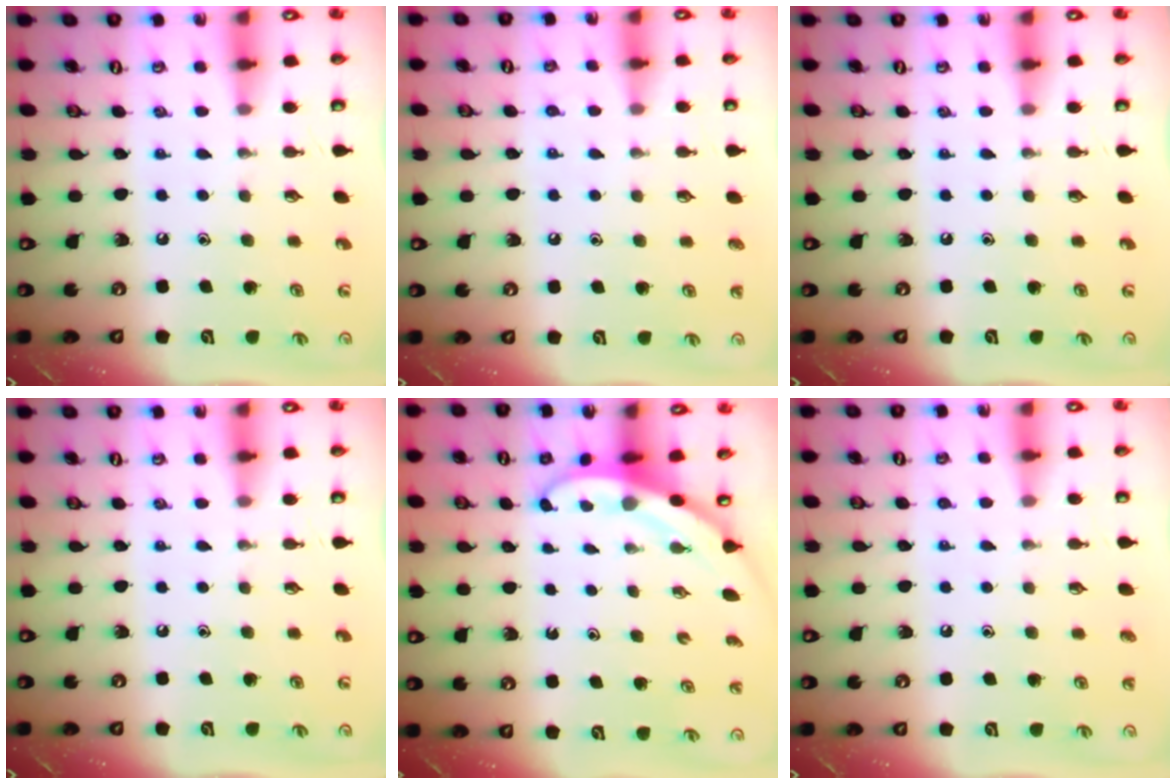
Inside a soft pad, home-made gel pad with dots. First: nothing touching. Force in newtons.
{"total": 5.4, "press": 5.4, "slide": 0.6}
{"total": 0.0}
{"total": 0.0}
{"total": 3.1, "press": 3.1, "slide": 0.2}
{"total": 2.5, "press": 2.4, "slide": 0.3}